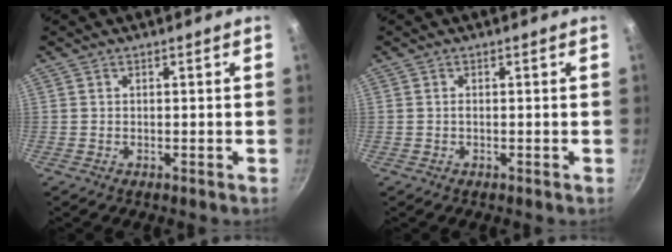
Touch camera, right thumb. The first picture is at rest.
{"total": 0.7, "force": [-0.1, 0.2, 0.6], "torque": [-0.012, 0.002, -0.003]}